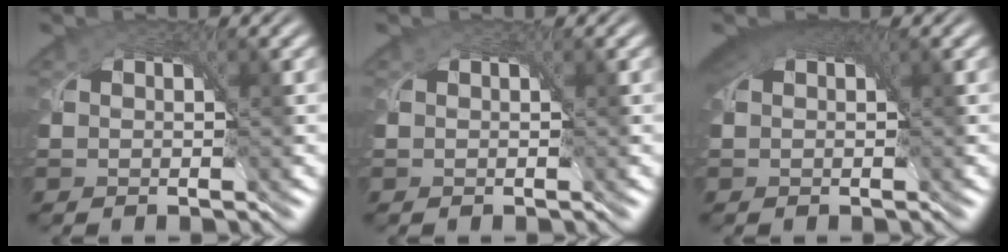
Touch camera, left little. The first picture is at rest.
{"total": 0.0}
{"total": 6.2, "force": [3.6, 2.9, 4.1], "torque": [-0.069, 0.022, 0.042]}